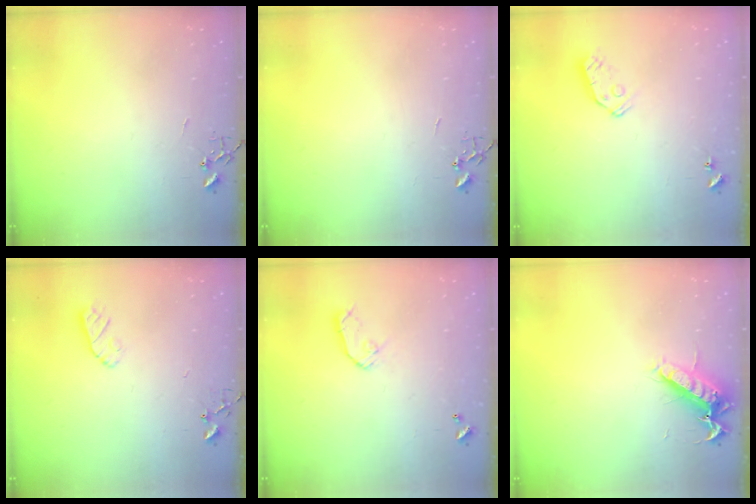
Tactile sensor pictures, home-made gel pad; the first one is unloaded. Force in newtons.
{"total": 0.0}
{"total": 6.5, "press": 6.5, "slide": 0.4}
{"total": 5.0, "press": 5.0, "slide": 0.5}
{"total": 7.3, "press": 7.3, "slide": 0.4}
{"total": 12.9, "press": 12.8, "slide": 1.4}